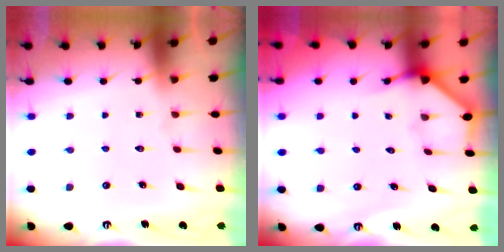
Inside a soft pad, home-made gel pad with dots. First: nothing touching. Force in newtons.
{"total": 2.5, "press": 2.5, "slide": 0.2}